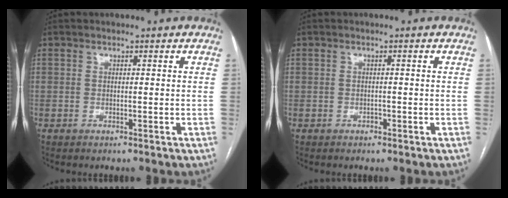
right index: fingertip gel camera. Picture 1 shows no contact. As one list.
[{"total": 0.6, "force": [-0.4, 0.4, 0.2], "torque": [-0.003, 0.002, -0.007]}]